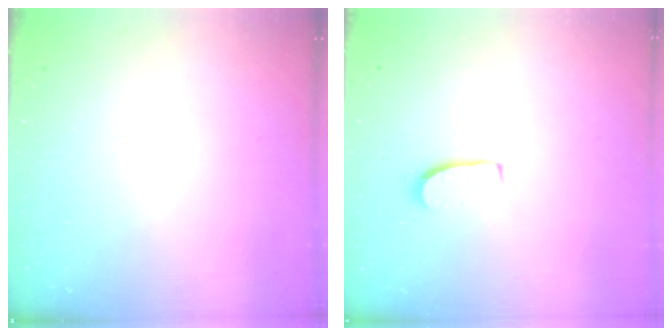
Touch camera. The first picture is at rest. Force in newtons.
{"total": 5.8, "press": 5.7, "slide": 0.5}